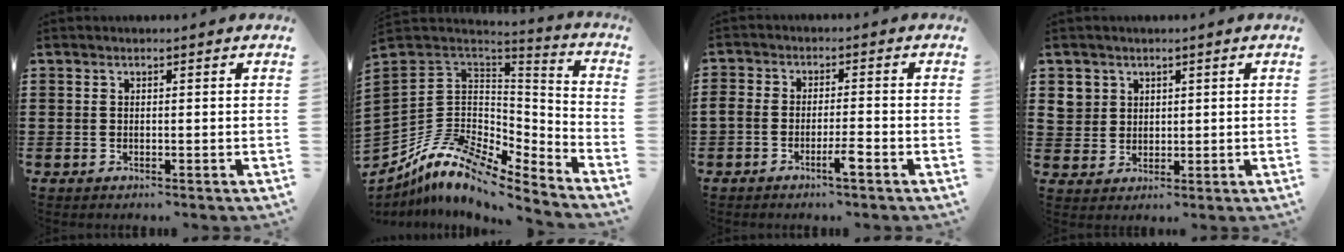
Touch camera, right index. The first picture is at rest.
{"total": 10.7, "force": [-7.0, 5.6, 5.7], "torque": [-0.148, -0.002, -0.143]}
{"total": 3.4, "force": [-2.3, 0.6, 2.4], "torque": [-0.048, 0.004, -0.044]}
{"total": 4.3, "force": [2.0, 3.8, 0.4], "torque": [-0.029, 0.015, 0.038]}